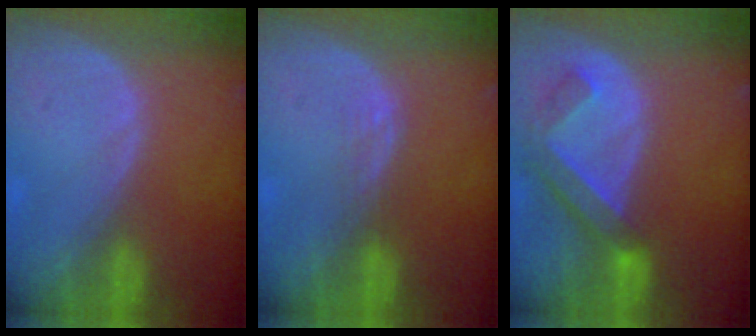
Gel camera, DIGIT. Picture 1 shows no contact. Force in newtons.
{"total": 1.5, "press": 1.5, "slide": 0.3}
{"total": 6.4, "press": 5.8, "slide": 2.7}